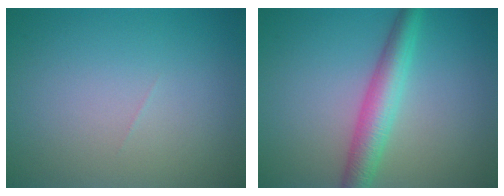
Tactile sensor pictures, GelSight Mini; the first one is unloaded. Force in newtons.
{"total": 4.2, "press": 4.2, "slide": 0.1}